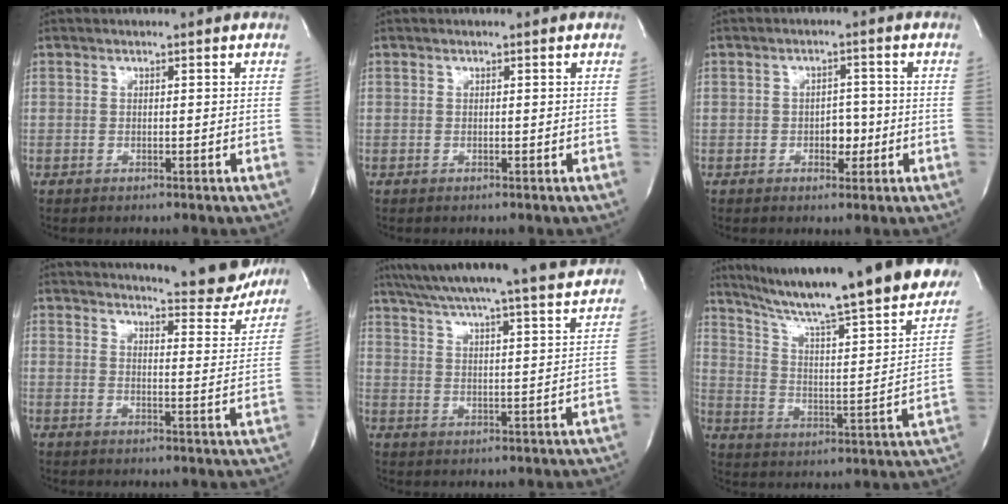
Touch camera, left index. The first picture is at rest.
{"total": 0.0}
{"total": 3.1, "force": [-0.9, 1.9, 2.3], "torque": [-0.026, 0.006, -0.010]}
{"total": 14.0, "force": [13.3, 1.6, 4.0], "torque": [-0.047, -0.047, 0.152]}
{"total": 22.0, "force": [20.3, -0.7, 8.4], "torque": [-0.141, -0.027, 0.274]}
{"total": 29.9, "force": [26.1, 2.4, 14.5], "torque": [-0.229, -0.068, 0.349]}